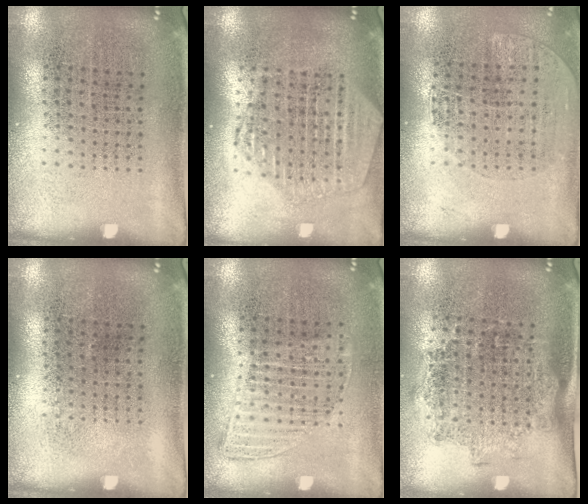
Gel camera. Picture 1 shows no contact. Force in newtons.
{"total": 2.2, "press": 2.0, "slide": 1.0}
{"total": 1.2, "press": 0.9, "slide": 0.7}
{"total": 0.0}
{"total": 1.2, "press": 1.0, "slide": 0.6}
{"total": 1.4, "press": 1.1, "slide": 0.8}